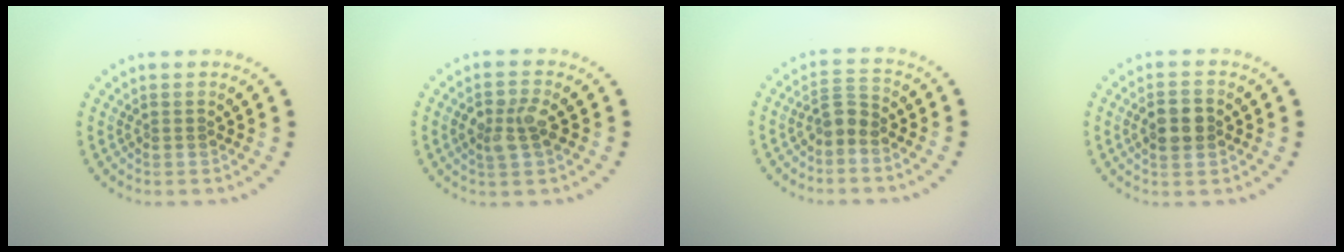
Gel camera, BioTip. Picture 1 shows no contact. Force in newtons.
{"total": 2.6, "press": 2.6, "slide": 0.3}
{"total": 2.0, "press": 1.6, "slide": 1.2}
{"total": 3.1, "press": 3.1, "slide": 0.1}